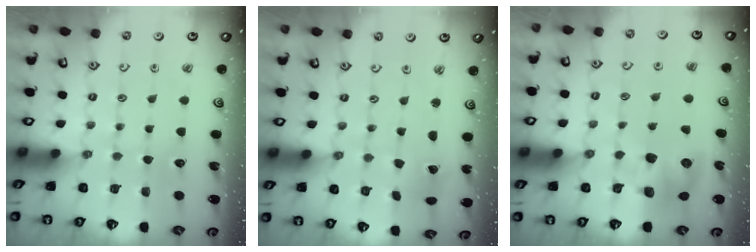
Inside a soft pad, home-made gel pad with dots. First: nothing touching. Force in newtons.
{"total": 2.3, "press": 2.3, "slide": 0.2}
{"total": 8.0, "press": 8.0, "slide": 1.1}